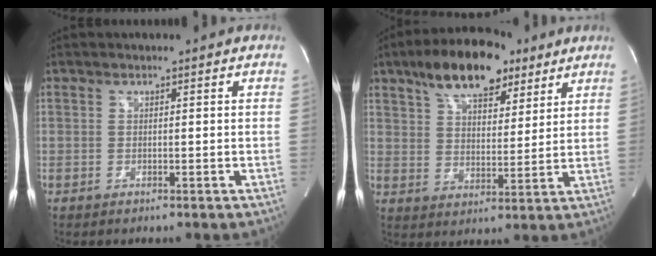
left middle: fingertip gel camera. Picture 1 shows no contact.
{"total": 14.4, "force": [9.4, 6.2, 8.9], "torque": [-0.150, 0.028, 0.160]}